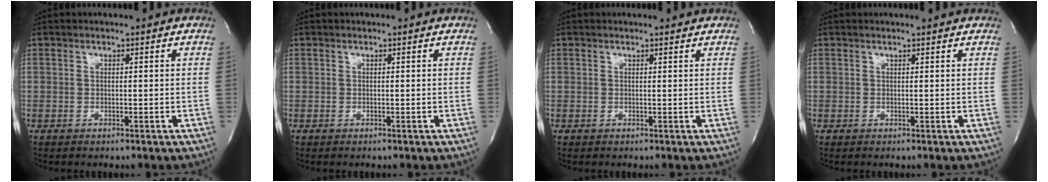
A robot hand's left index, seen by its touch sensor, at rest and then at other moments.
{"total": 0.0}
{"total": 1.1, "force": [1.1, 0.1, 0.1], "torque": [-0.010, -0.002, 0.011]}
{"total": 1.2, "force": [1.2, -0.1, 0.4], "torque": [-0.011, 0.004, 0.015]}